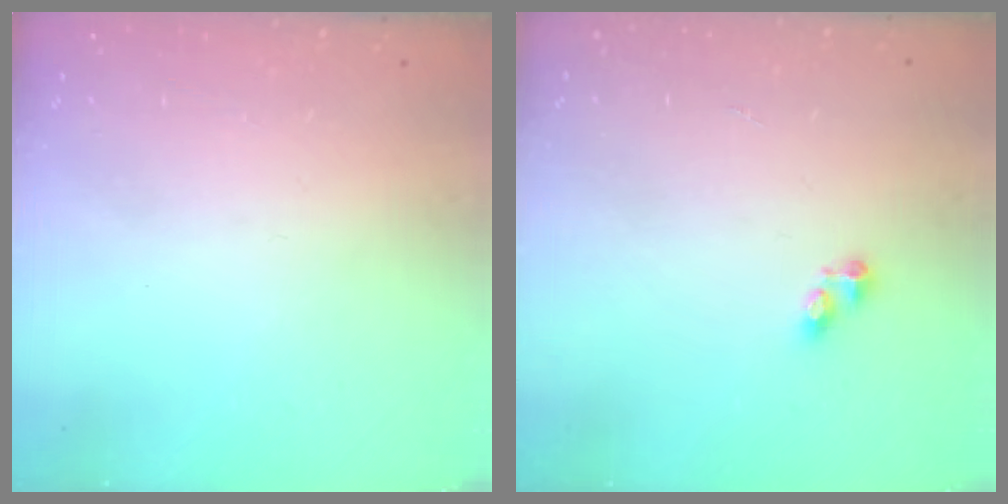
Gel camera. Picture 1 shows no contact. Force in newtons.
{"total": 2.8, "press": 2.8, "slide": 0.4}